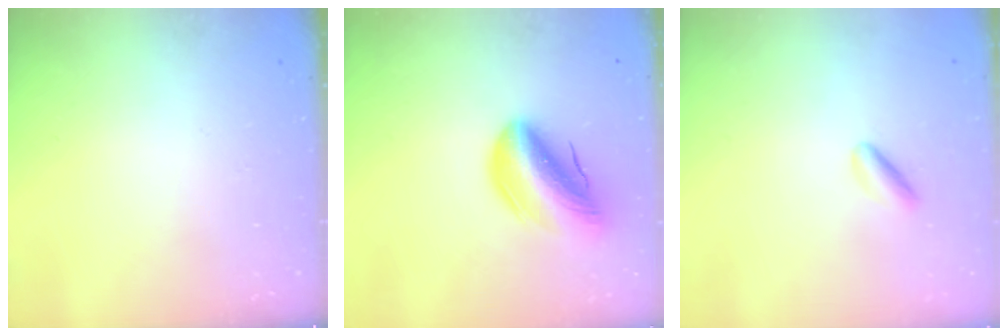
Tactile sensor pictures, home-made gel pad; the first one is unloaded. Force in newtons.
{"total": 12.2, "press": 11.6, "slide": 3.5}
{"total": 2.8, "press": 2.6, "slide": 1.2}